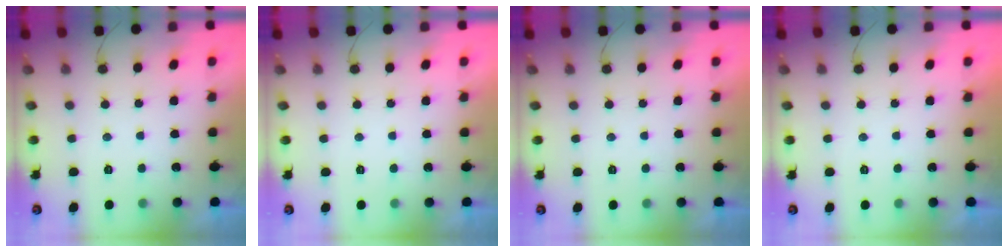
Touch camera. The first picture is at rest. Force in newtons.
{"total": 1.8, "press": 1.8, "slide": 0.1}
{"total": 1.6, "press": 1.6, "slide": 0.0}
{"total": 1.9, "press": 1.9, "slide": 0.0}